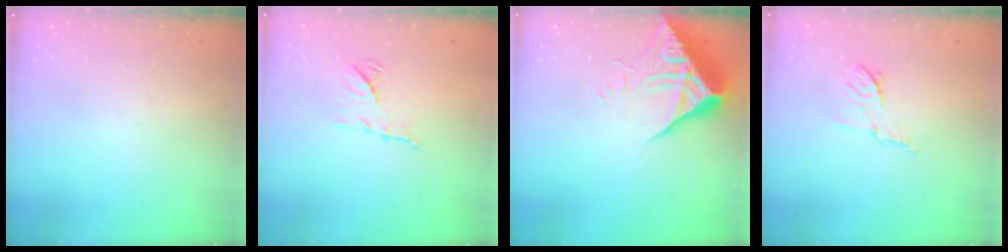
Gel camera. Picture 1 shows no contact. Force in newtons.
{"total": 11.8, "press": 11.8, "slide": 0.7}
{"total": 10.5, "press": 10.4, "slide": 1.0}
{"total": 7.4, "press": 7.3, "slide": 1.2}